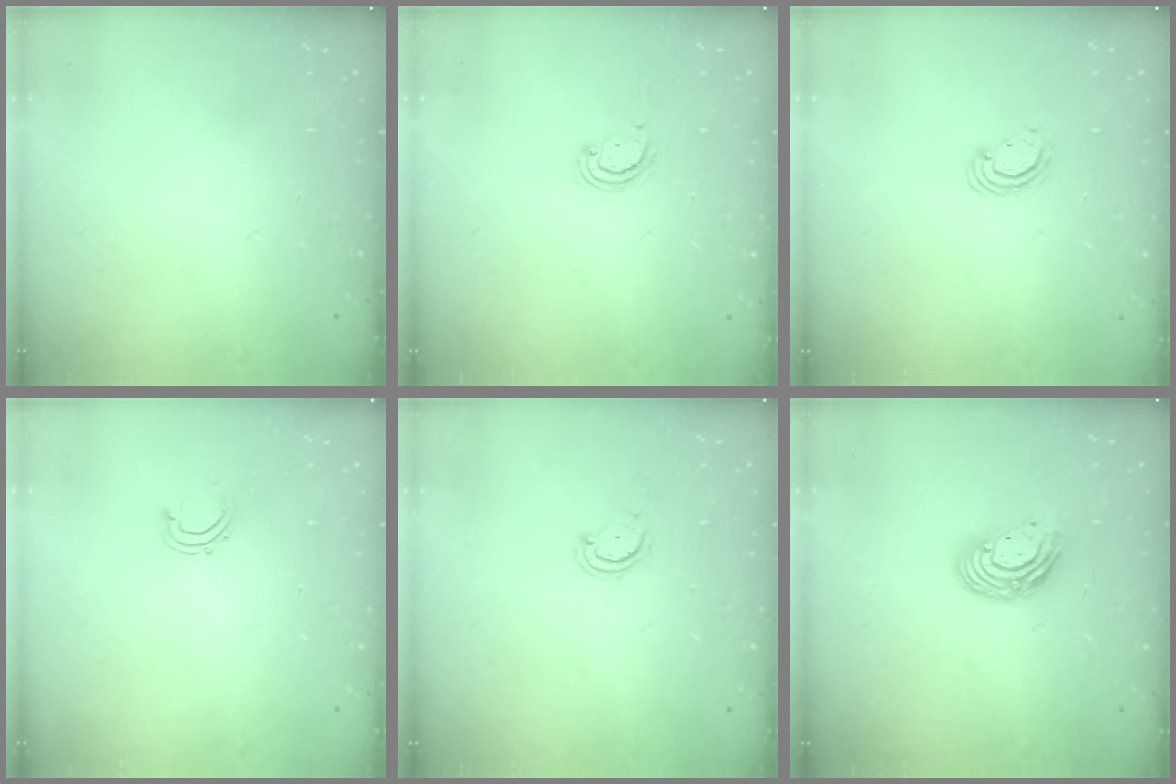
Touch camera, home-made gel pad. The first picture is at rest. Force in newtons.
{"total": 2.6, "press": 2.6, "slide": 0.3}
{"total": 3.6, "press": 3.6, "slide": 0.4}
{"total": 3.7, "press": 3.6, "slide": 0.8}
{"total": 2.6, "press": 2.6, "slide": 0.3}
{"total": 9.9, "press": 9.9, "slide": 0.8}